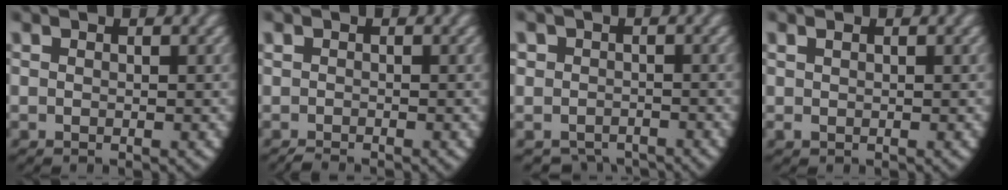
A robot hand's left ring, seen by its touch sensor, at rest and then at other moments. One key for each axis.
{"total": 0.9, "fx": -0.8, "fy": 0.3, "fz": 0.0, "tx": -0.006, "ty": -0.010, "tz": -0.010}
{"total": 4.7, "fx": -3.4, "fy": 3.1, "fz": 0.7, "tx": -0.009, "ty": -0.017, "tz": -0.054}
{"total": 0.6, "fx": 0.1, "fy": 0.5, "fz": 0.3, "tx": -0.015, "ty": -0.008, "tz": 0.012}